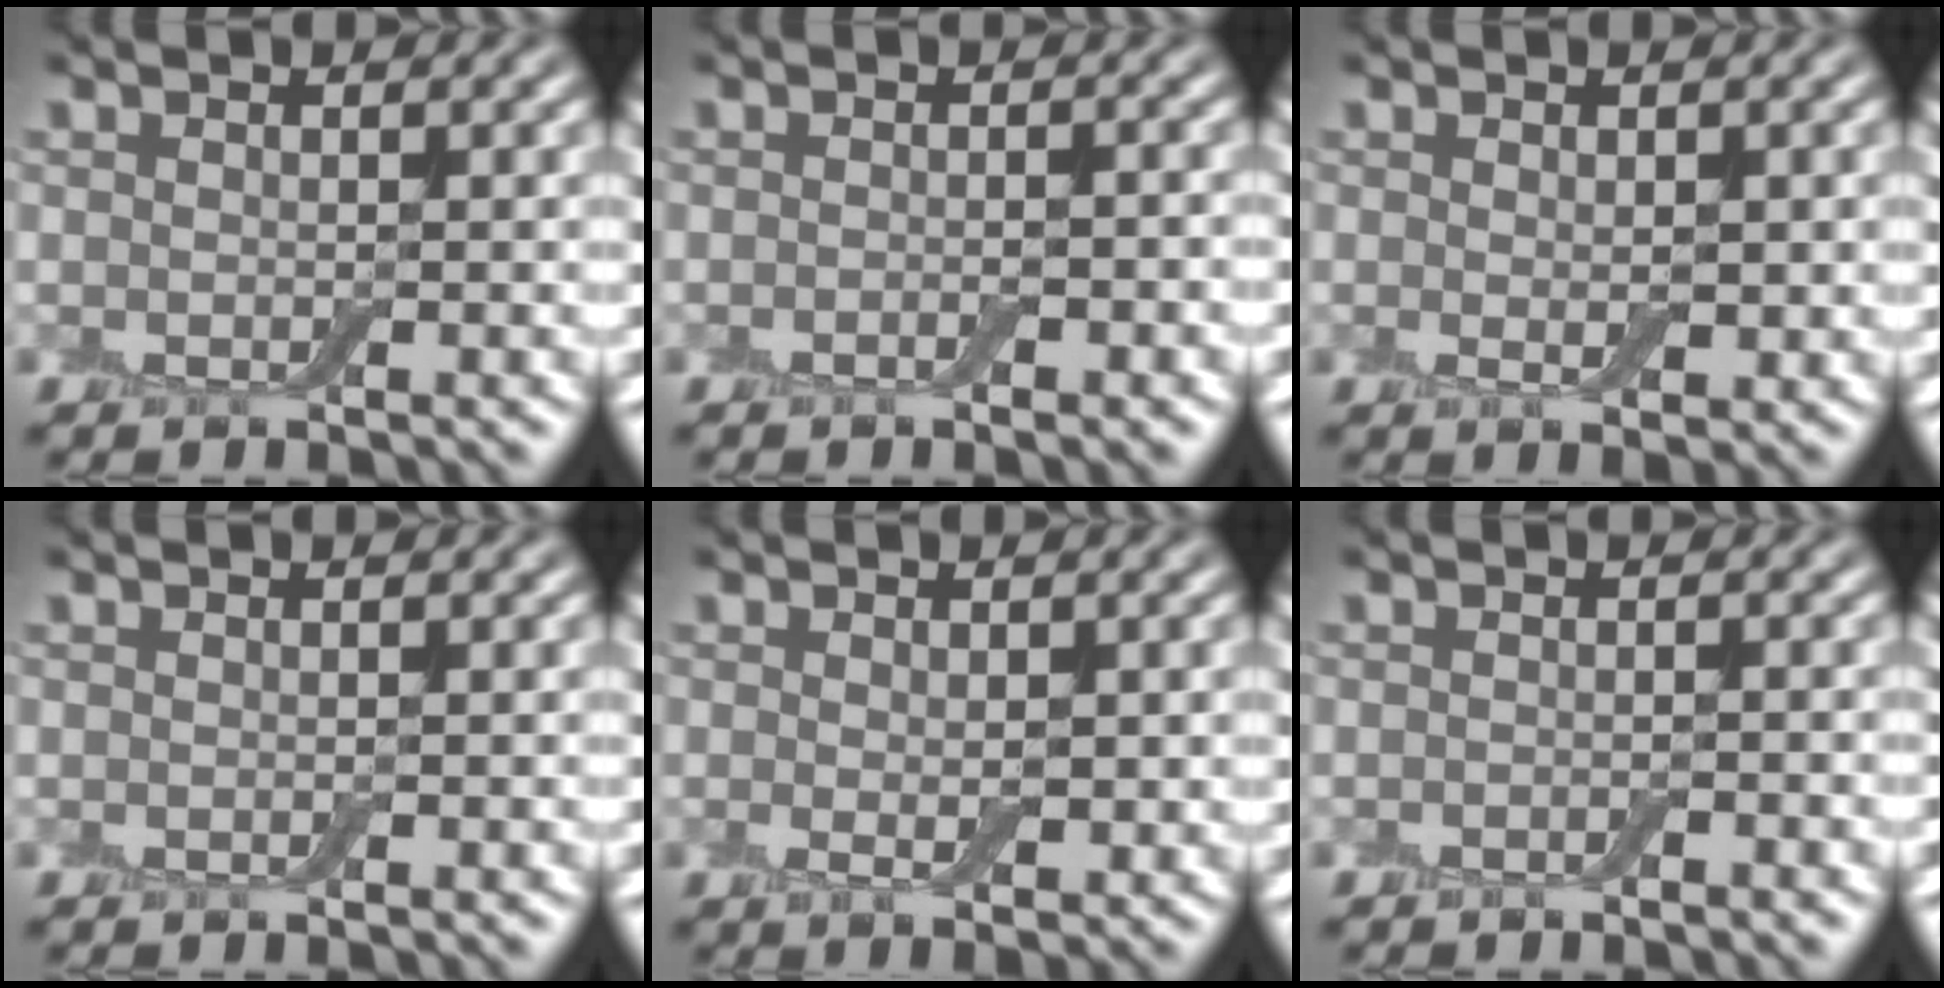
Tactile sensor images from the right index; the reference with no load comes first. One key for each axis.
{"total": 1.5, "fx": -0.8, "fy": 0.3, "fz": 1.2, "tx": -0.015, "ty": -0.001, "tz": -0.011}
{"total": 1.6, "fx": 0.1, "fy": 0.7, "fz": 1.4, "tx": -0.021, "ty": -0.004, "tz": 0.006}
{"total": 0.0}
{"total": 2.0, "fx": 0.0, "fy": 0.9, "fz": 1.7, "tx": -0.030, "ty": -0.006, "tz": 0.004}
{"total": 0.7, "fx": -0.6, "fy": 0.1, "fz": 0.4, "tx": -0.004, "ty": 0.000, "tz": -0.010}